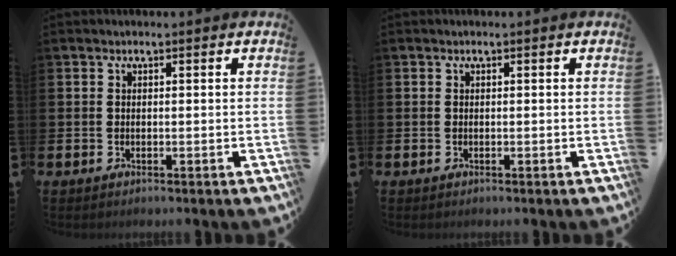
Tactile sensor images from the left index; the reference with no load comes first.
{"total": 0.0}